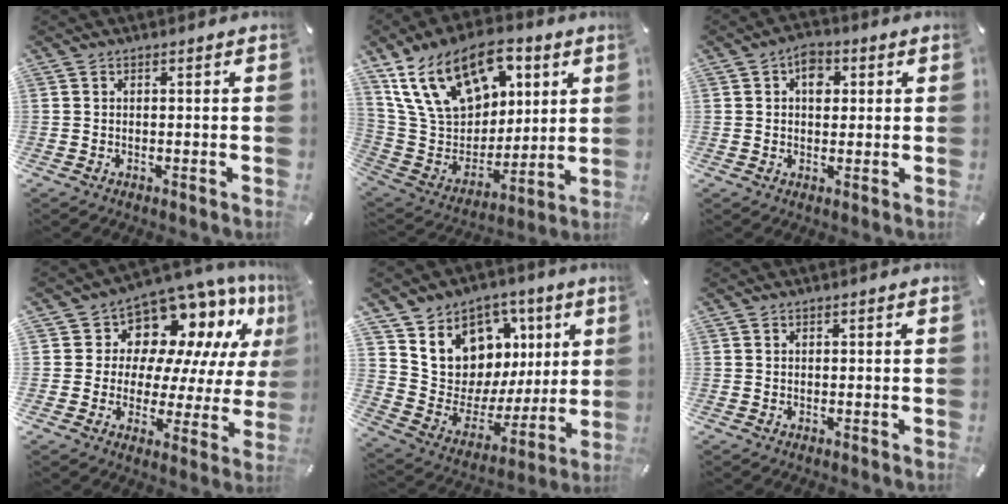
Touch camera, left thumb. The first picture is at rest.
{"total": 21.6, "force": [10.9, 14.1, 12.2], "torque": [-0.229, -0.040, 0.203]}
{"total": 5.1, "force": [1.5, 3.5, 3.4], "torque": [-0.039, -0.004, 0.019]}
{"total": 11.7, "force": [8.1, 7.7, 3.4], "torque": [-0.055, -0.083, 0.142]}
{"total": 11.3, "force": [5.0, 10.0, 1.9], "torque": [-0.035, -0.063, 0.103]}
{"total": 0.0}